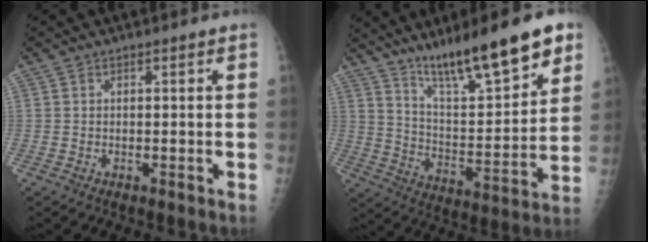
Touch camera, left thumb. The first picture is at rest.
{"total": 20.6, "force": [13.9, 4.6, 14.5], "torque": [-0.200, -0.066, 0.232]}